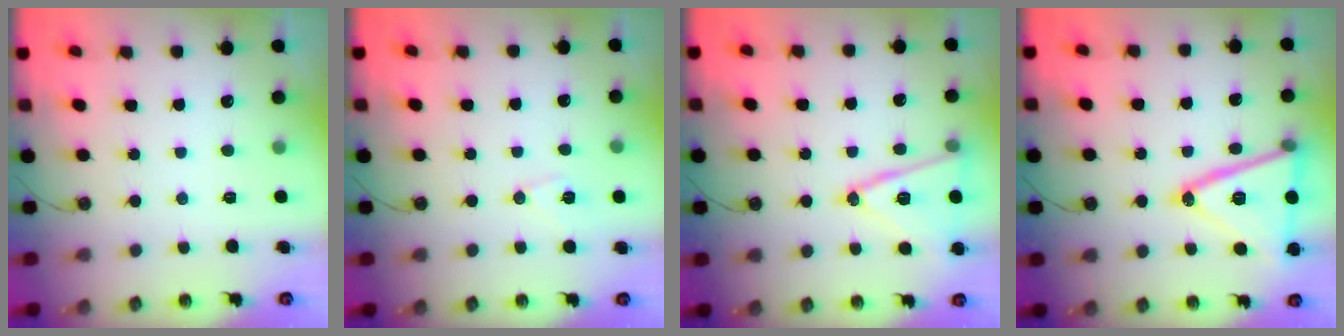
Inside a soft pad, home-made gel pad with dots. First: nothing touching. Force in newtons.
{"total": 7.8, "press": 7.7, "slide": 1.3}
{"total": 15.0, "press": 14.6, "slide": 3.4}
{"total": 21.0, "press": 20.8, "slide": 3.4}